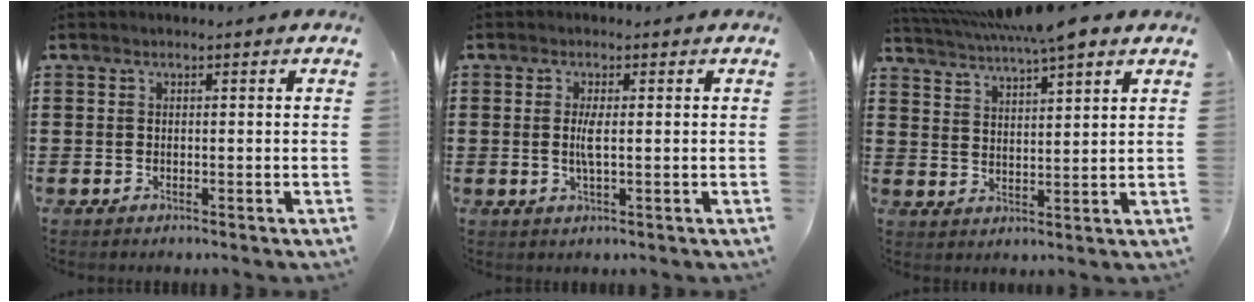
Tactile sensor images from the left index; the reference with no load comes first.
{"total": 2.7, "force": [0.0, 0.4, 2.7], "torque": [-0.060, -0.005, -0.004]}
{"total": 6.0, "force": [5.1, 0.4, 3.1], "torque": [-0.075, -0.014, 0.091]}